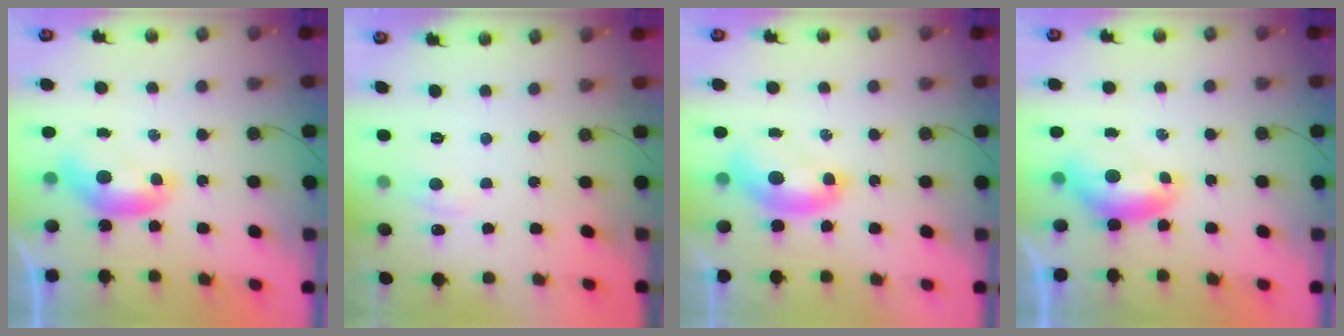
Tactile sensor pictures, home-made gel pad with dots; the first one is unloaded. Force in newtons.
{"total": 0.8, "press": 0.5, "slide": 0.6}
{"total": 2.0, "press": 2.0, "slide": 0.4}
{"total": 0.9, "press": 0.7, "slide": 0.6}